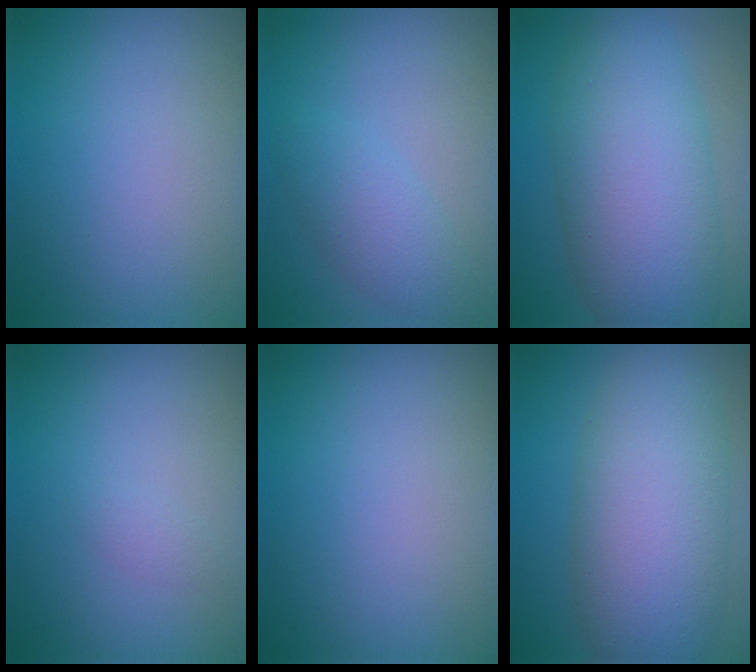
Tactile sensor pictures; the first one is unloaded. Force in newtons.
{"total": 2.8, "press": 2.8, "slide": 0.1}
{"total": 9.6, "press": 9.6, "slide": 0.3}
{"total": 0.7, "press": 0.7, "slide": 0.0}
{"total": 0.0}
{"total": 9.5, "press": 9.5, "slide": 0.4}